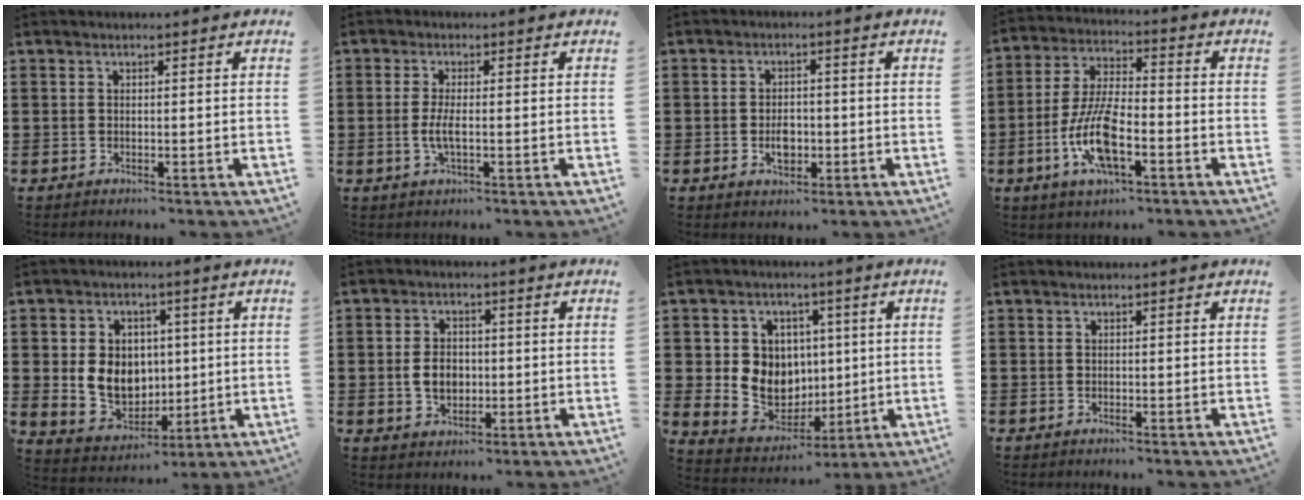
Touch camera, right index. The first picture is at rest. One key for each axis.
{"total": 3.2, "fx": -0.6, "fy": 0.6, "fz": 3.1, "tx": -0.069, "ty": -0.007, "tz": -0.017}
{"total": 3.4, "fx": -0.9, "fy": 2.1, "fz": 2.5, "tx": -0.040, "ty": 0.000, "tz": -0.017}
{"total": 10.8, "fx": -3.8, "fy": 3.8, "fz": 9.4, "tx": -0.205, "ty": -0.005, "tz": -0.072}
{"total": 8.1, "fx": 0.7, "fy": 7.1, "fz": 3.9, "tx": -0.080, "ty": 0.007, "tz": 0.015}
{"total": 4.4, "fx": -0.4, "fy": 3.1, "fz": 3.1, "tx": -0.063, "ty": 0.002, "tz": -0.013}
{"total": 8.1, "fx": 1.0, "fy": 7.7, "fz": 2.5, "tx": -0.066, "ty": 0.002, "tz": 0.026}
{"total": 0.0}